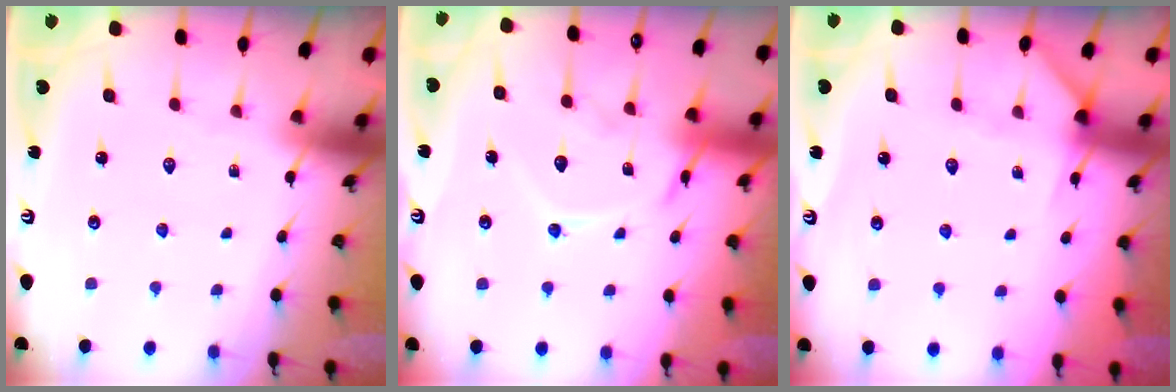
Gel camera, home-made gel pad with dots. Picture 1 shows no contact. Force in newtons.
{"total": 14.5, "press": 14.4, "slide": 1.4}
{"total": 5.9, "press": 5.9, "slide": 0.5}